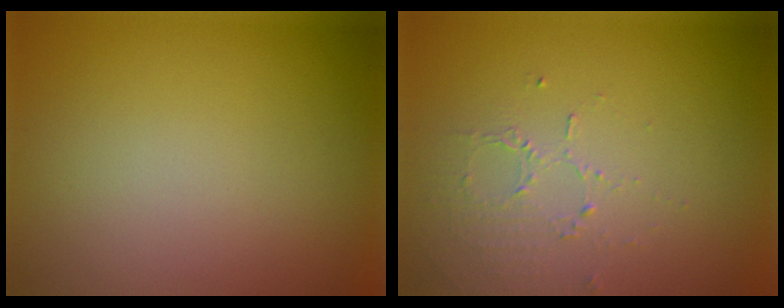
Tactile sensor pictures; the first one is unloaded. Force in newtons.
{"total": 1.4, "press": 0.8, "slide": 1.2}